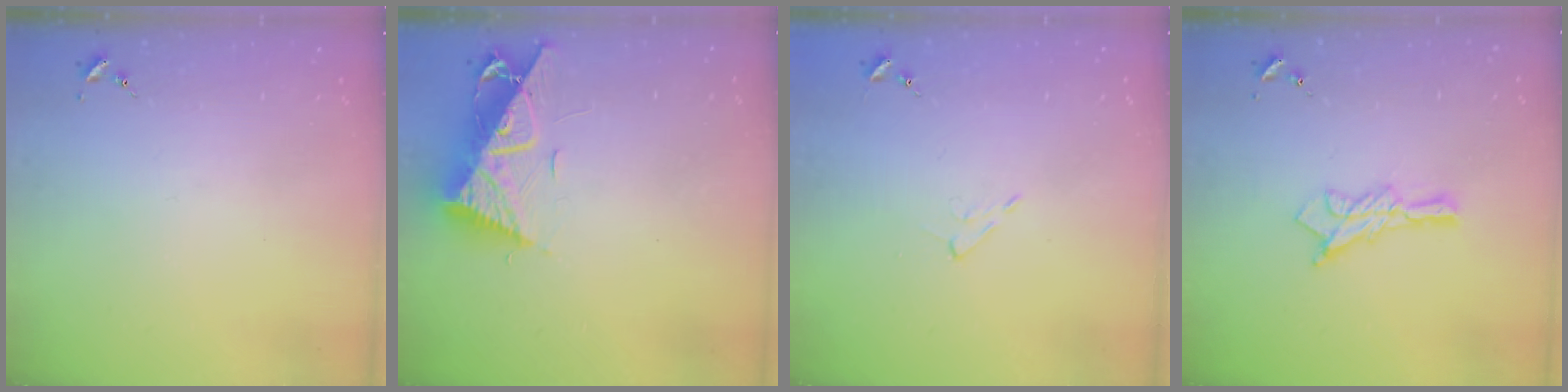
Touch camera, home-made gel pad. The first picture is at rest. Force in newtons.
{"total": 11.7, "press": 11.6, "slide": 0.9}
{"total": 4.3, "press": 4.3, "slide": 0.7}
{"total": 10.6, "press": 10.6, "slide": 0.8}